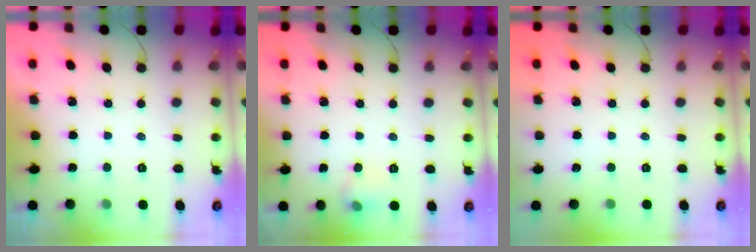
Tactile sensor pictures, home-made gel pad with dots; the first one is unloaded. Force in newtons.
{"total": 5.6, "press": 5.4, "slide": 1.5}
{"total": 0.0}